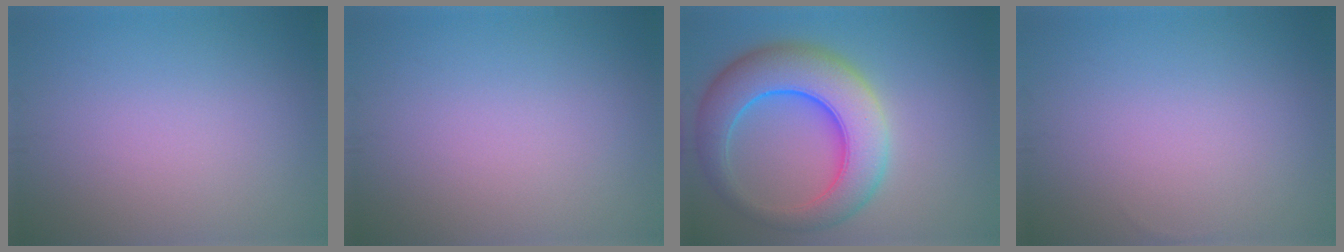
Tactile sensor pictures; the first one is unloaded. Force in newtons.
{"total": 0.0}
{"total": 9.2, "press": 9.2, "slide": 0.3}
{"total": 0.0}